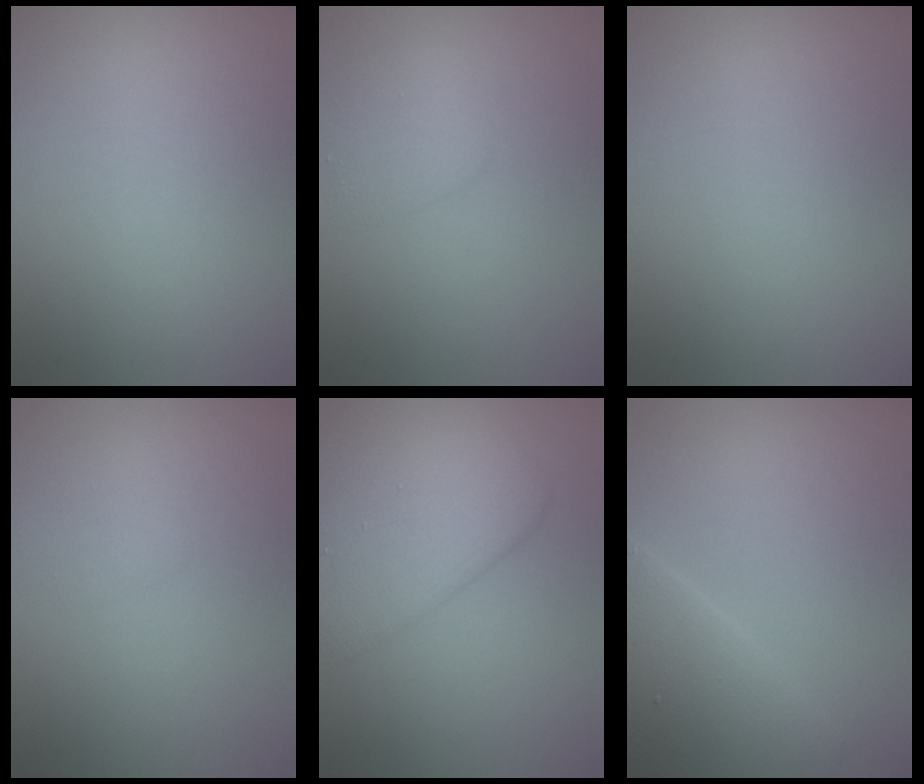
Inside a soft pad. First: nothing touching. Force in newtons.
{"total": 1.7, "press": 1.7, "slide": 0.2}
{"total": 0.0}
{"total": 0.8, "press": 0.8, "slide": 0.1}
{"total": 6.5, "press": 6.5, "slide": 0.1}
{"total": 6.0, "press": 6.0, "slide": 0.3}